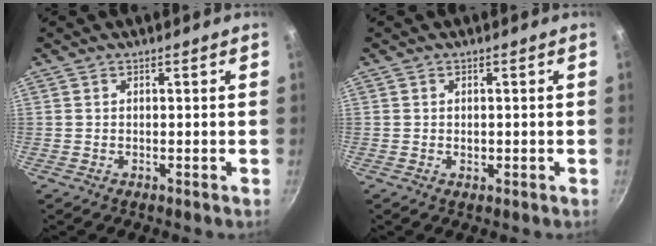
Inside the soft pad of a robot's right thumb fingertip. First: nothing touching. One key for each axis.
{"total": 1.1, "fx": -0.1, "fy": 0.9, "fz": 0.7, "tx": -0.009, "ty": 0.000, "tz": -0.003}